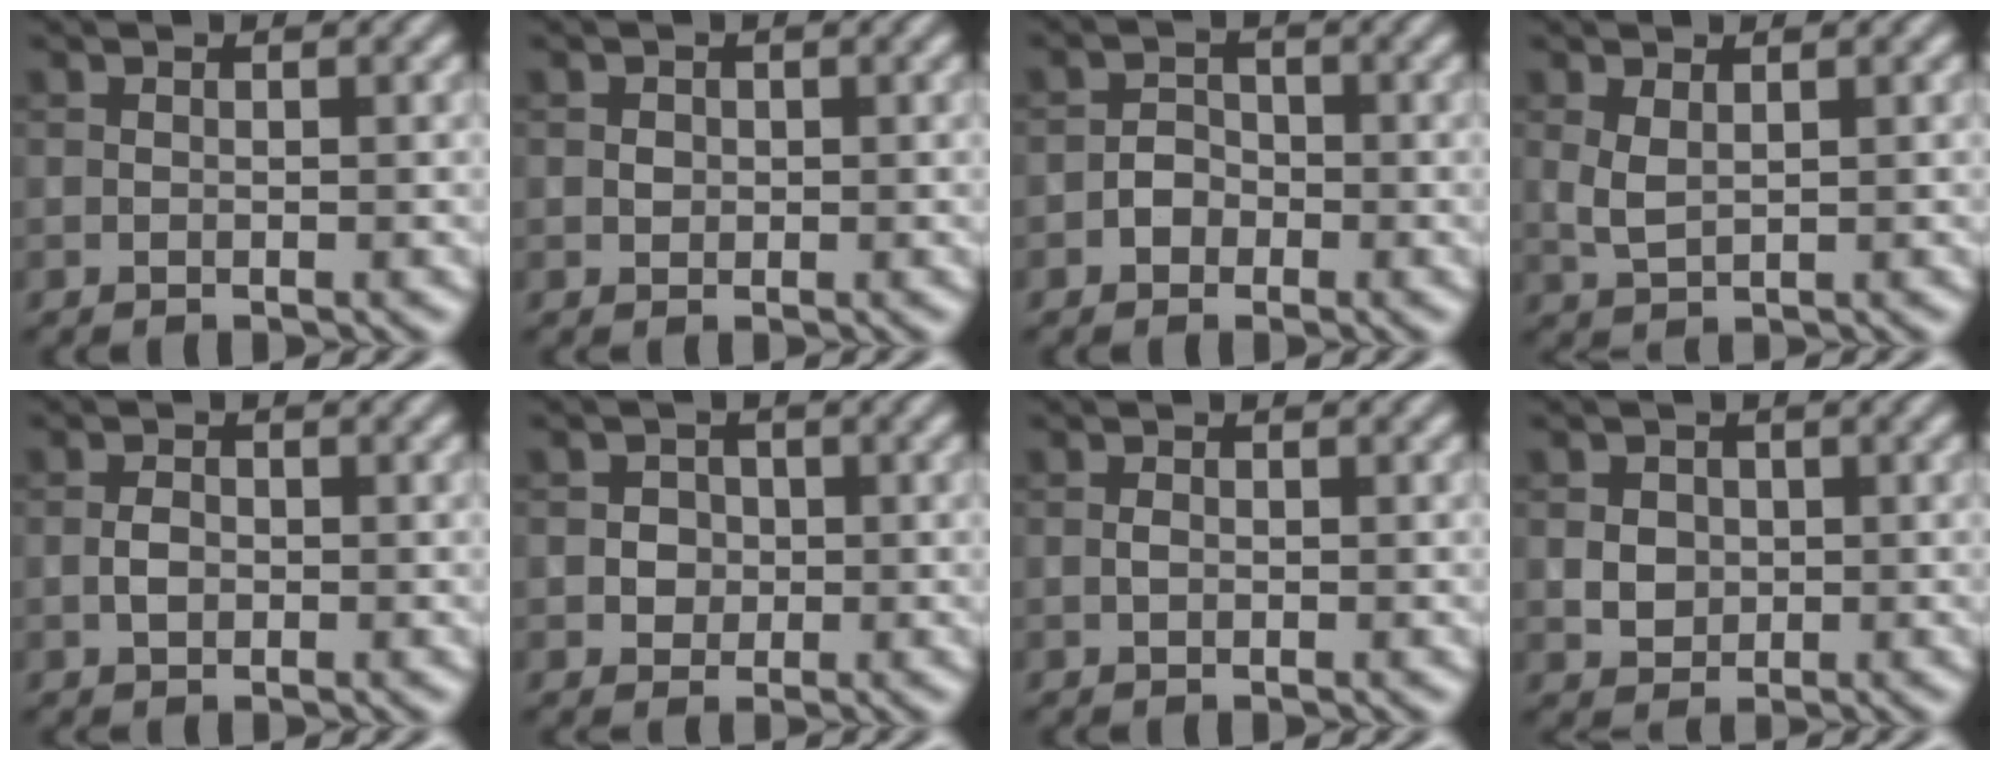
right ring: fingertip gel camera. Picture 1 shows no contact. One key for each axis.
{"total": 0.8, "fx": 0.1, "fy": 0.7, "fz": 0.3, "tx": -0.002, "ty": -0.001, "tz": 0.001}
{"total": 1.7, "fx": -0.8, "fy": 1.4, "fz": 0.6, "tx": -0.005, "ty": 0.006, "tz": -0.018}
{"total": 1.6, "fx": 0.6, "fy": 0.7, "fz": 1.4, "tx": -0.035, "ty": -0.001, "tz": 0.017}
{"total": 1.5, "fx": -0.3, "fy": 1.0, "fz": 1.0, "tx": -0.020, "ty": 0.002, "tz": -0.009}
{"total": 2.2, "fx": 0.1, "fy": 2.1, "fz": 0.8, "tx": 0.004, "ty": 0.006, "tz": -0.003}
{"total": 0.6, "fx": -0.1, "fy": 0.4, "fz": 0.4, "tx": -0.009, "ty": 0.000, "tz": -0.002}
{"total": 2.5, "fx": 0.1, "fy": 2.2, "fz": 1.2, "tx": -0.017, "ty": 0.002, "tz": 0.002}